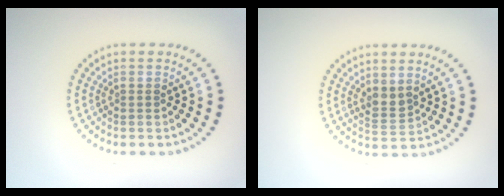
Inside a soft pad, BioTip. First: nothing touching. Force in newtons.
{"total": 1.8, "press": 1.5, "slide": 1.0}